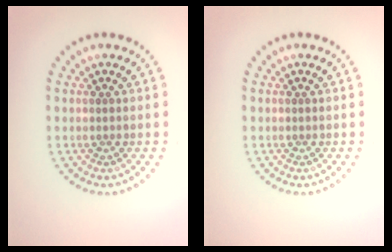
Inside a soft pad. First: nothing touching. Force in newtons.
{"total": 0.0}